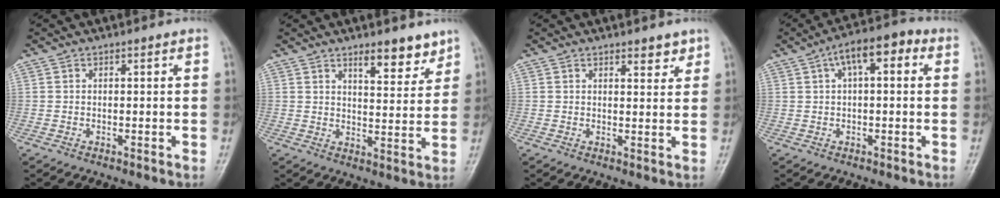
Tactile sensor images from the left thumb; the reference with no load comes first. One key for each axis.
{"total": 7.1, "fx": 5.2, "fy": 2.4, "fz": 4.2, "tx": -0.038, "ty": -0.038, "tz": 0.075}
{"total": 2.8, "fx": 2.1, "fy": 1.2, "fz": 1.5, "tx": -0.007, "ty": -0.013, "tz": 0.028}
{"total": 8.5, "fx": 2.7, "fy": 3.7, "fz": 7.1, "tx": -0.103, "ty": 0.030, "tz": 0.032}